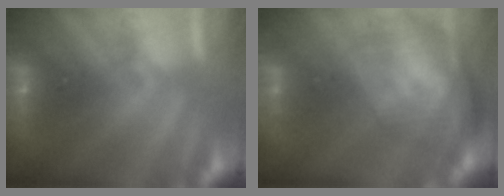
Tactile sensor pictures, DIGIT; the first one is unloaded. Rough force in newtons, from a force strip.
{"total": 7.5}